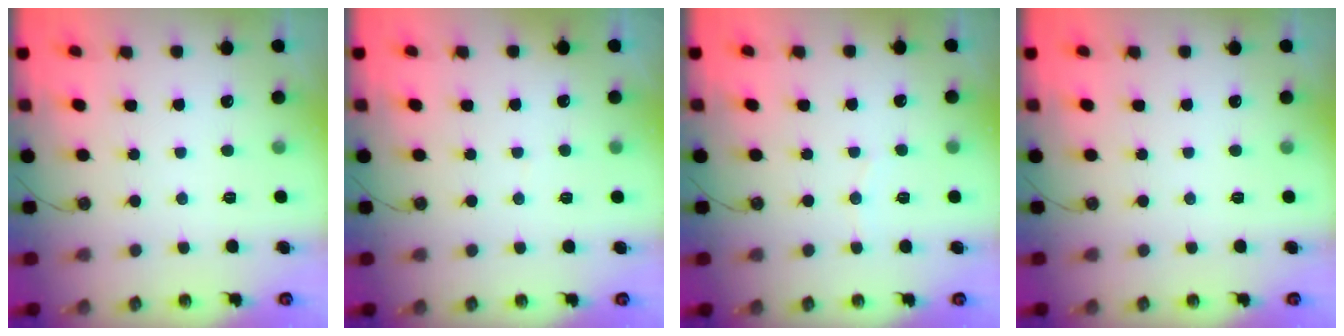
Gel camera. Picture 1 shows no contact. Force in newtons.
{"total": 2.0, "press": 2.0, "slide": 0.2}
{"total": 3.4, "press": 3.3, "slide": 0.4}
{"total": 0.0}